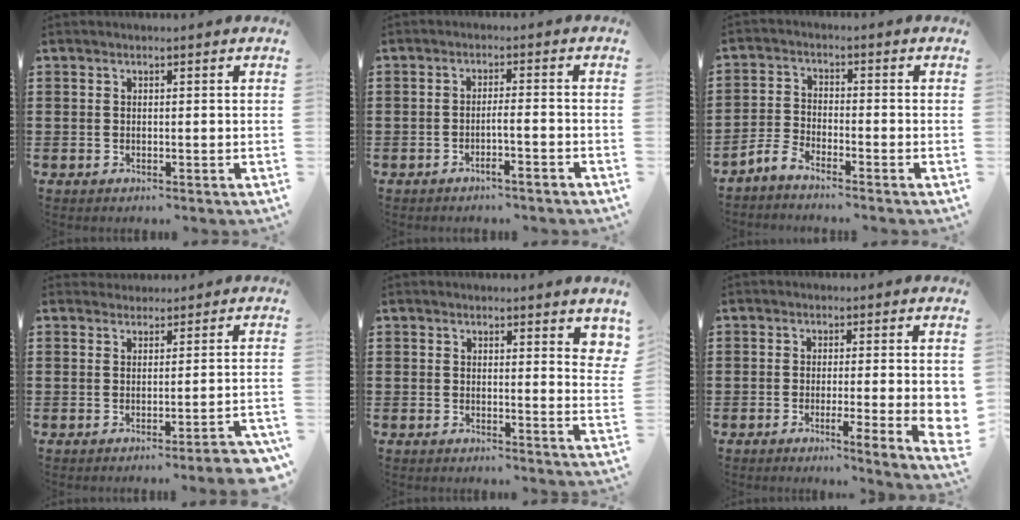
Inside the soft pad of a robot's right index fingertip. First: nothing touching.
{"total": 2.6, "force": [-1.7, -0.2, 2.0], "torque": [-0.036, -0.001, -0.036]}
{"total": 3.0, "force": [-2.9, 0.0, 0.5], "torque": [-0.021, 0.005, -0.062]}
{"total": 1.1, "force": [-0.5, 0.0, 1.0], "torque": [-0.022, 0.000, -0.010]}
{"total": 1.9, "force": [1.7, 0.4, 0.9], "torque": [-0.006, -0.002, 0.028]}
{"total": 6.3, "force": [-1.3, 0.8, 6.1], "torque": [-0.090, -0.013, -0.017]}